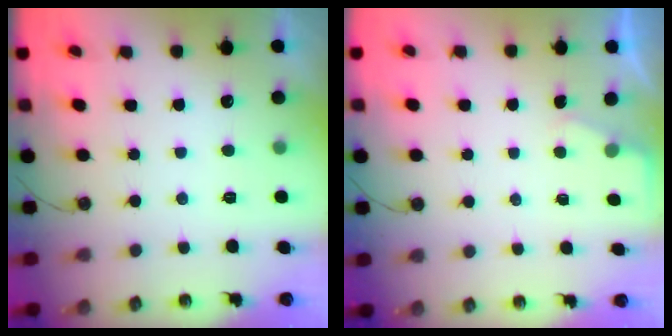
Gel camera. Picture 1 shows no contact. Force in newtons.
{"total": 1.8, "press": 1.8, "slide": 0.3}